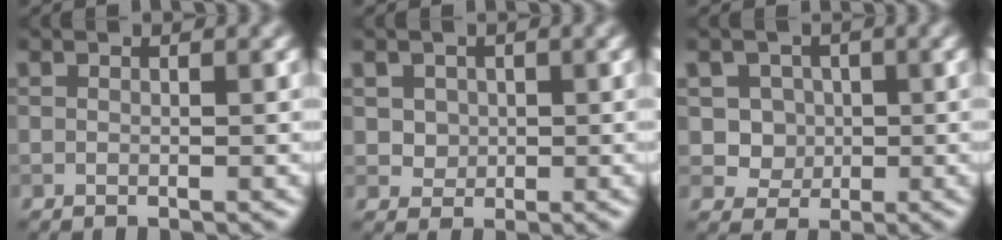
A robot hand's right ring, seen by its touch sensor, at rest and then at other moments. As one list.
[{"total": 2.3, "force": [0.7, 1.9, 0.9], "torque": [-0.023, 0.001, 0.030]}, {"total": 3.2, "force": [0.6, 2.9, 1.2], "torque": [-0.017, -0.004, 0.020]}]